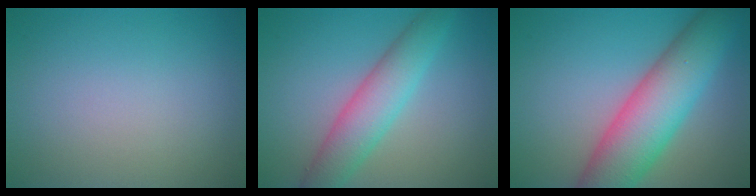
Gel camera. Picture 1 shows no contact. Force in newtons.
{"total": 5.1, "press": 5.1, "slide": 0.1}
{"total": 9.5, "press": 9.5, "slide": 0.3}